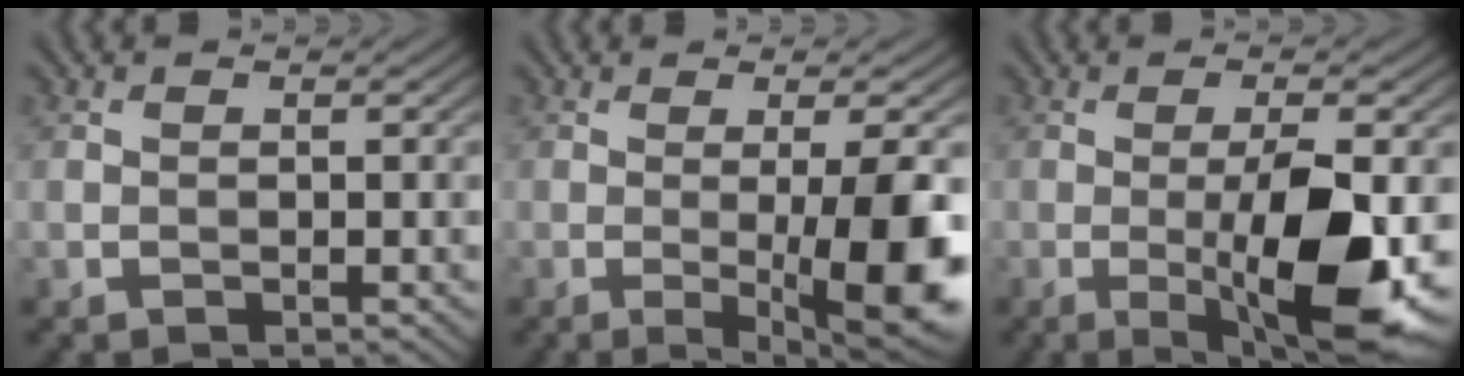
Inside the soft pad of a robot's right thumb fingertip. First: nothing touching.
{"total": 10.1, "force": [-1.4, 2.0, 9.8], "torque": [-0.143, -0.001, -0.016]}
{"total": 10.9, "force": [-2.2, 2.5, 10.4], "torque": [-0.167, -0.005, -0.033]}